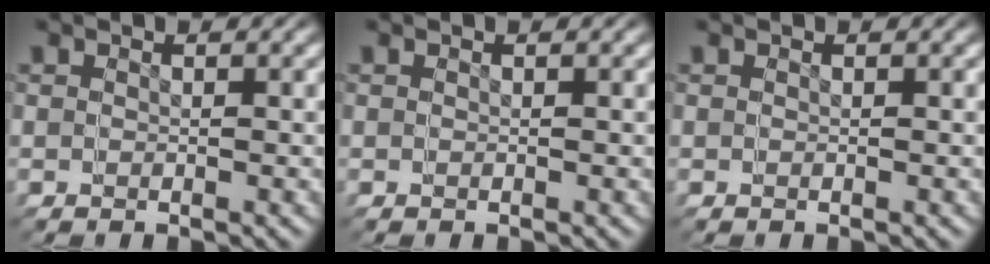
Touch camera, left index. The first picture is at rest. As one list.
[{"total": 0.0}, {"total": 0.0}]